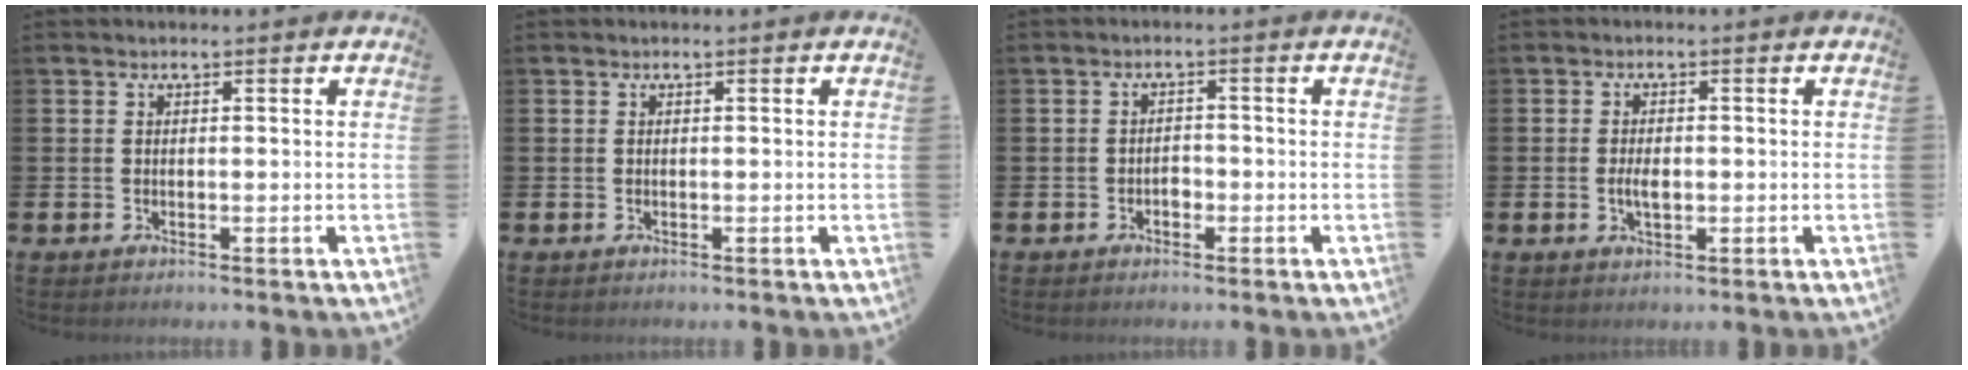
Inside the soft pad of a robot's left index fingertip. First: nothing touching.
{"total": 0.0}
{"total": 1.3, "force": [-0.7, 1.0, 0.6], "torque": [-0.012, 0.001, -0.014]}
{"total": 2.6, "force": [-0.2, 1.3, 2.2], "torque": [-0.033, -0.001, -0.007]}